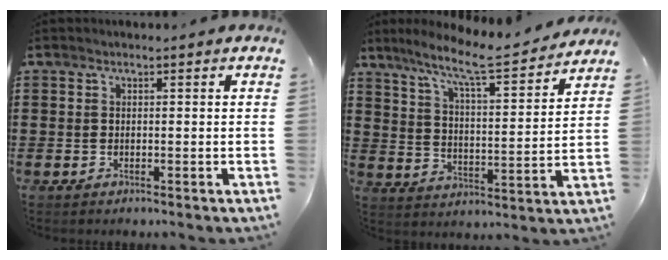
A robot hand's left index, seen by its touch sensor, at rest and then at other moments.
{"total": 8.2, "force": [7.1, 0.0, 4.2], "torque": [-0.109, -0.045, 0.114]}